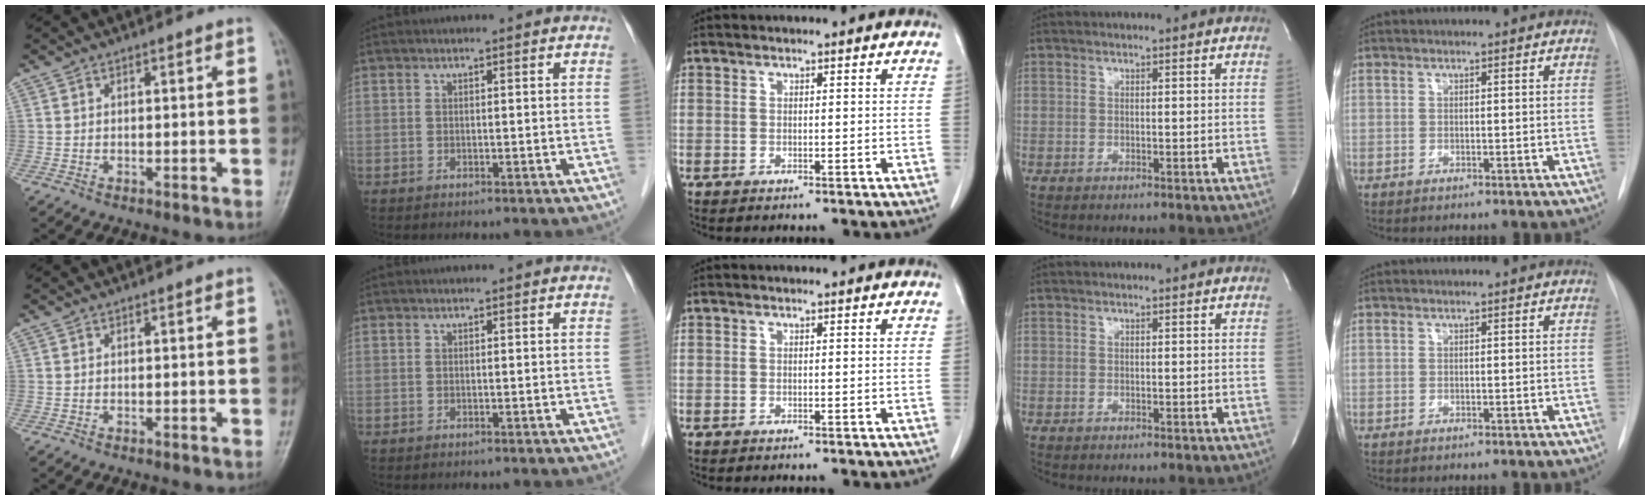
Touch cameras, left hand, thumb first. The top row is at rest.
{}